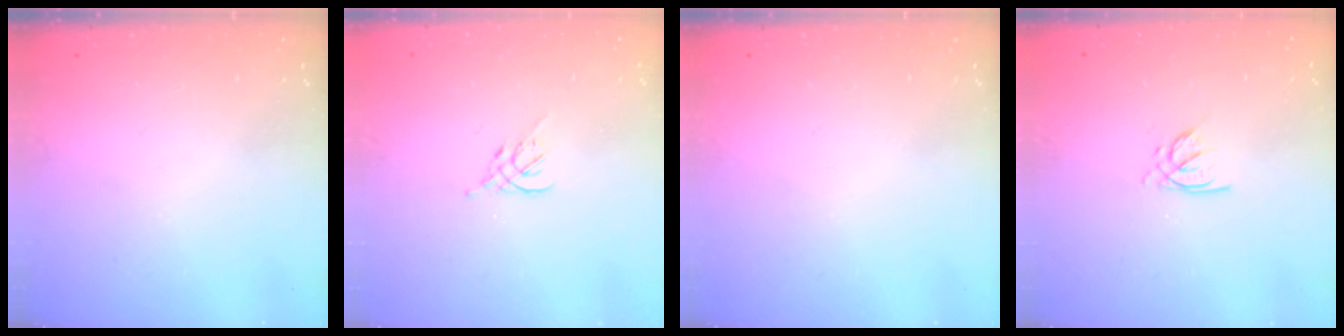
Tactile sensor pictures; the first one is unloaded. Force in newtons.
{"total": 1.2, "press": 1.1, "slide": 0.5}
{"total": 0.0}
{"total": 2.6, "press": 2.6, "slide": 0.2}